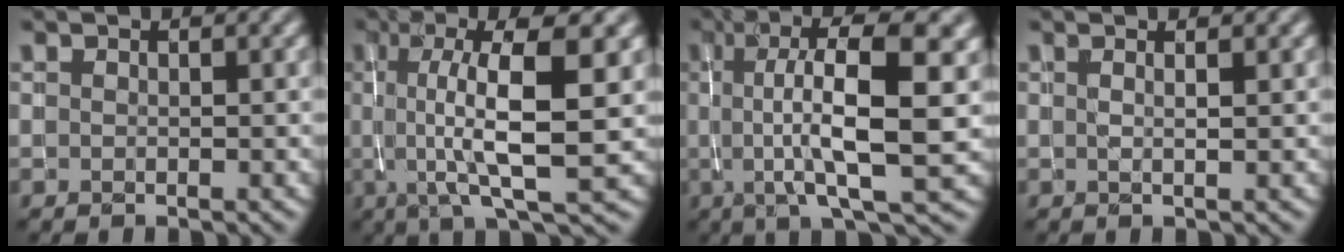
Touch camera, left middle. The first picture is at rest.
{"total": 9.3, "force": [1.1, 2.3, 8.9], "torque": [-0.131, 0.004, 0.015]}
{"total": 10.9, "force": [1.1, 2.7, 10.5], "torque": [-0.145, 0.009, 0.014]}
{"total": 1.7, "force": [0.8, 0.7, 1.3], "torque": [0.001, 0.002, -0.010]}